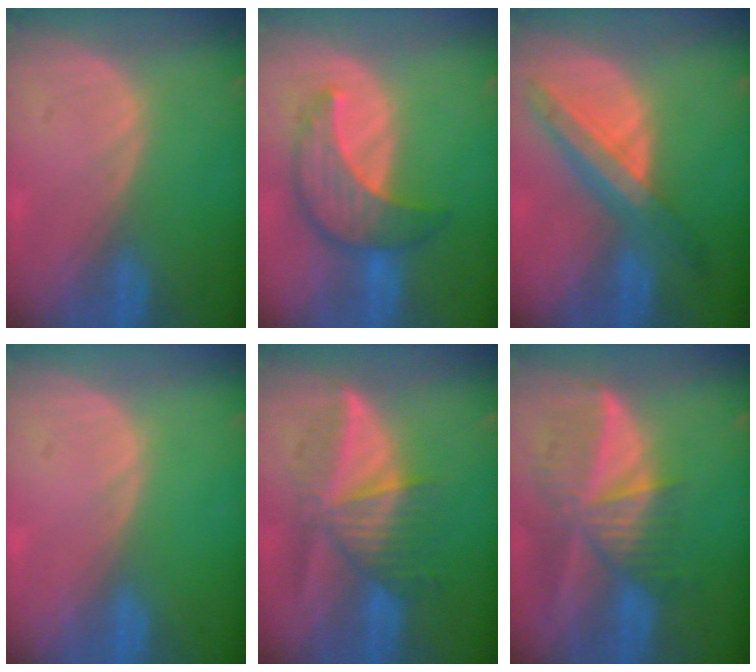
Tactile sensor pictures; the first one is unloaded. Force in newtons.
{"total": 8.0, "press": 7.6, "slide": 2.4}
{"total": 8.0, "press": 7.1, "slide": 3.7}
{"total": 0.0}
{"total": 7.3, "press": 7.2, "slide": 1.2}
{"total": 9.5, "press": 8.3, "slide": 4.6}